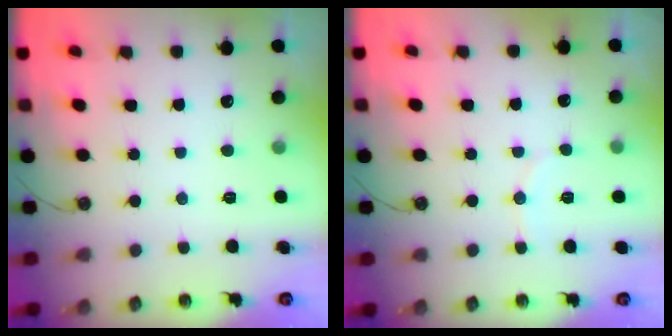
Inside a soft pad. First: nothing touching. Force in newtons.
{"total": 5.5, "press": 5.4, "slide": 1.0}